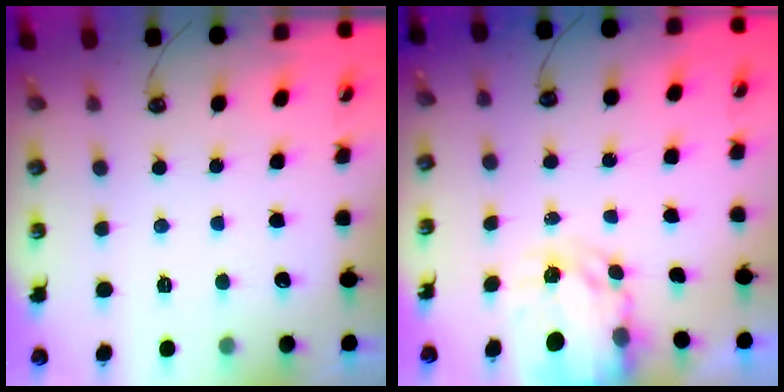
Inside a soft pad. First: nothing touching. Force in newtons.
{"total": 4.0, "press": 4.0, "slide": 0.3}